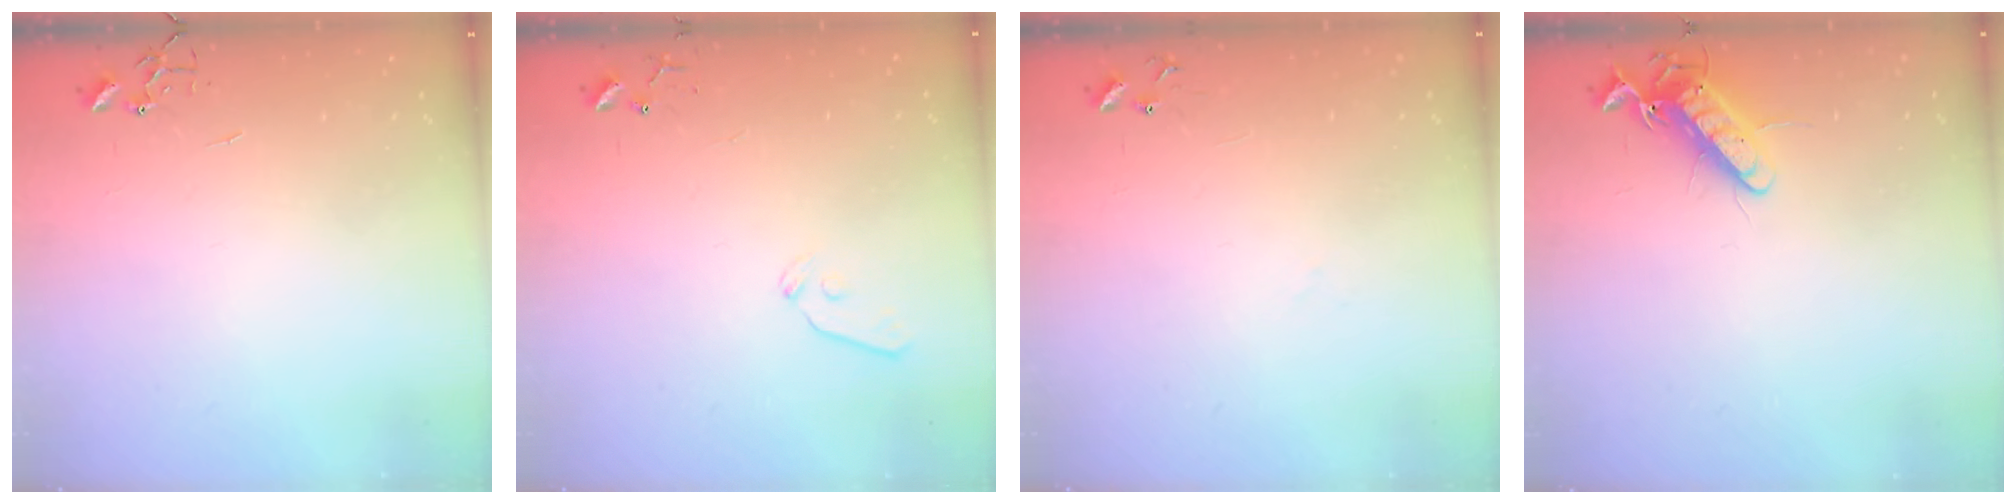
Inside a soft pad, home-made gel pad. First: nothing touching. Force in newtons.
{"total": 7.5, "press": 7.4, "slide": 0.9}
{"total": 6.8, "press": 6.8, "slide": 0.6}
{"total": 11.7, "press": 11.6, "slide": 1.7}